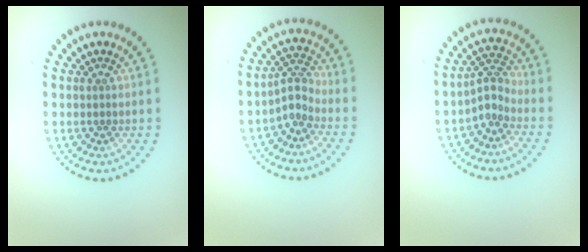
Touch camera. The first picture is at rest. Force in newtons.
{"total": 2.3, "press": 1.5, "slide": 1.7}
{"total": 2.3, "press": 1.6, "slide": 1.7}